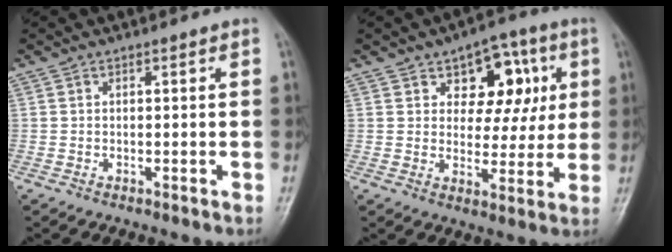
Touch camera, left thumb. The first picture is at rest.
{"total": 11.7, "force": [4.2, 7.6, 7.9], "torque": [-0.054, -0.007, 0.057]}